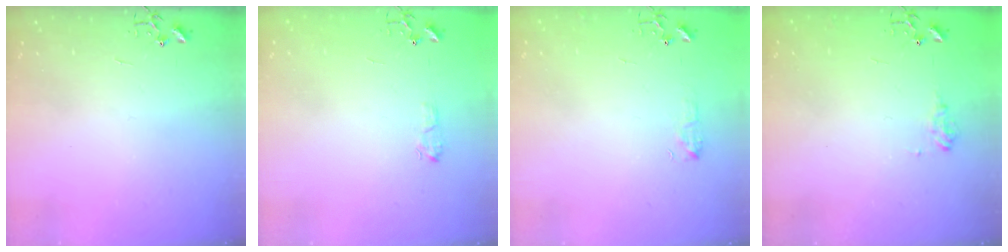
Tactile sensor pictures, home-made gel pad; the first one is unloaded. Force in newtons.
{"total": 5.5, "press": 5.5, "slide": 0.8}
{"total": 6.4, "press": 6.3, "slide": 0.9}
{"total": 6.9, "press": 6.8, "slide": 1.0}